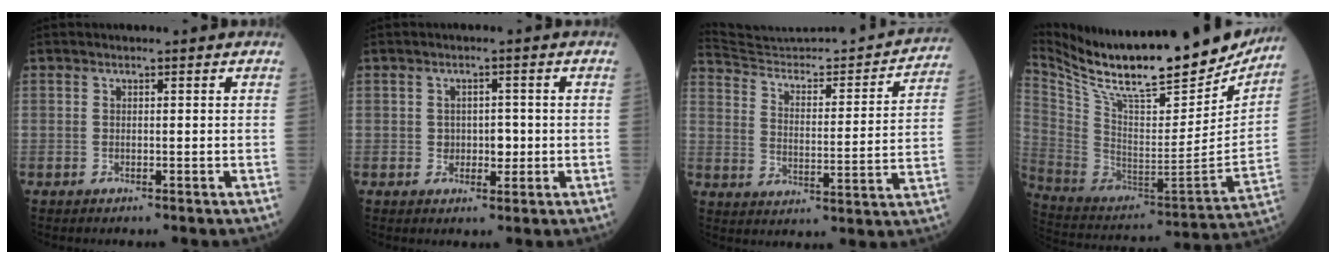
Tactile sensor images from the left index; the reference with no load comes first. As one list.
[{"total": 2.6, "force": [-0.2, 1.9, 1.8], "torque": [-0.021, 0.004, 0.001]}, {"total": 23.3, "force": [22.5, 2.0, 5.7], "torque": [-0.088, -0.044, 0.307]}, {"total": 27.8, "force": [24.1, 4.8, 13.1], "torque": [-0.244, -0.050, 0.371]}]